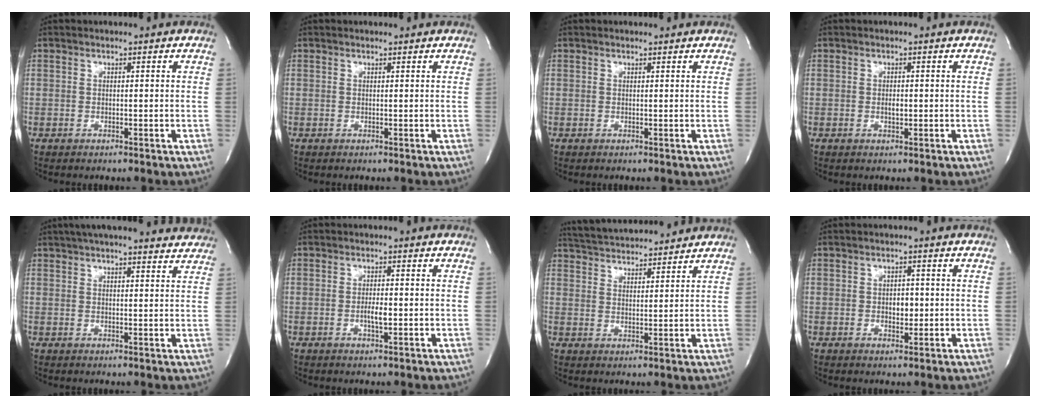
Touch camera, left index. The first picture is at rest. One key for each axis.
{"total": 0.6, "fx": 0.5, "fy": 0.1, "fz": 0.1, "tx": -0.007, "ty": 0.006, "tz": 0.009}
{"total": 0.9, "fx": 0.8, "fy": 0.3, "fz": 0.2, "tx": -0.009, "ty": 0.009, "tz": 0.013}
{"total": 1.1, "fx": -0.1, "fy": 0.5, "fz": 1.0, "tx": -0.020, "ty": 0.000, "tz": -0.001}
{"total": 18.0, "fx": 16.1, "fy": 2.9, "fz": 7.4, "tx": -0.110, "ty": 0.034, "tz": 0.204}
{"total": 2.3, "fx": -0.6, "fy": 0.5, "fz": 2.2, "tx": -0.043, "ty": 0.000, "tz": -0.009}
{"total": 12.5, "fx": 11.8, "fy": 1.6, "fz": 3.7, "tx": -0.069, "ty": 0.024, "tz": 0.182}
{"total": 2.5, "fx": -0.2, "fy": 1.5, "fz": 1.9, "tx": -0.028, "ty": 0.002, "tz": 0.000}